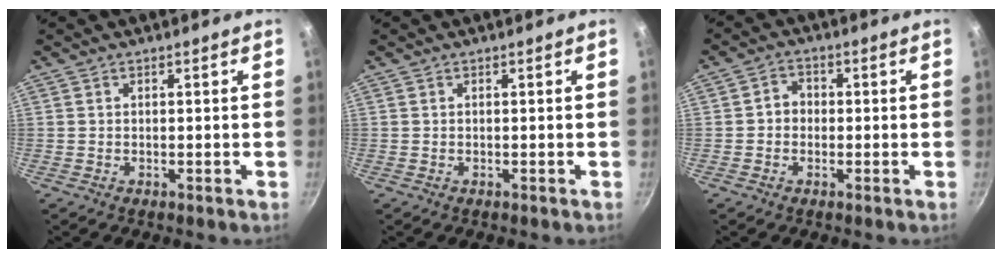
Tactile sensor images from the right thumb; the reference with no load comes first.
{"total": 0.0}
{"total": 3.3, "force": [-0.4, 2.9, 1.5], "torque": [-0.003, 0.012, -0.013]}